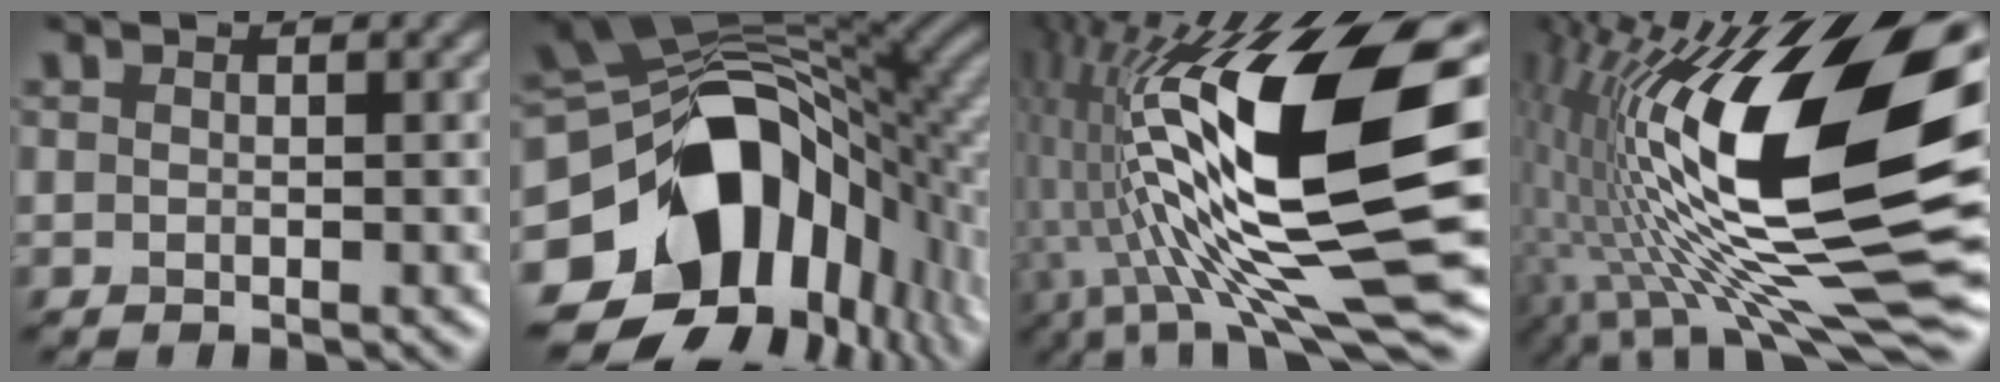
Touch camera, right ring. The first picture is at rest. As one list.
[{"total": 18.6, "force": [-5.6, 13.0, 12.1], "torque": [-0.209, -0.025, -0.074]}, {"total": 18.3, "force": [2.0, 7.1, 16.8], "torque": [-0.312, -0.004, 0.041]}, {"total": 20.1, "force": [2.7, 8.0, 18.3], "torque": [-0.318, 0.014, 0.039]}]